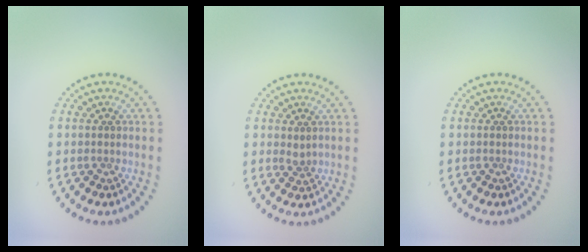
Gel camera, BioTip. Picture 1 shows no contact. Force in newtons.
{"total": 1.0, "press": 0.8, "slide": 0.6}
{"total": 0.0}